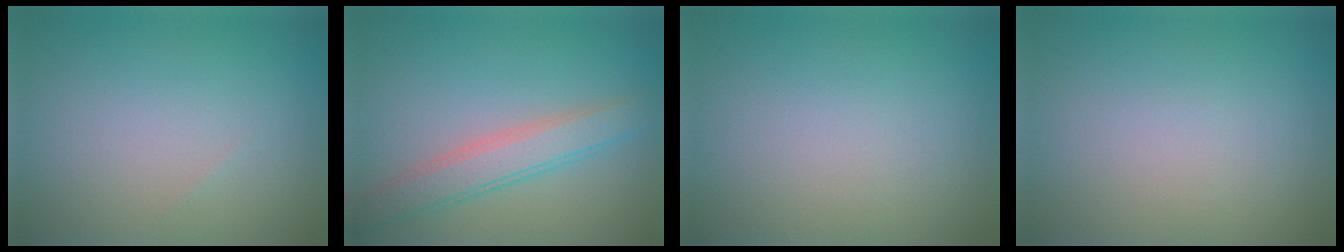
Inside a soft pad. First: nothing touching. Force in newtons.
{"total": 3.8, "press": 3.8, "slide": 0.2}
{"total": 0.0}
{"total": 0.0}